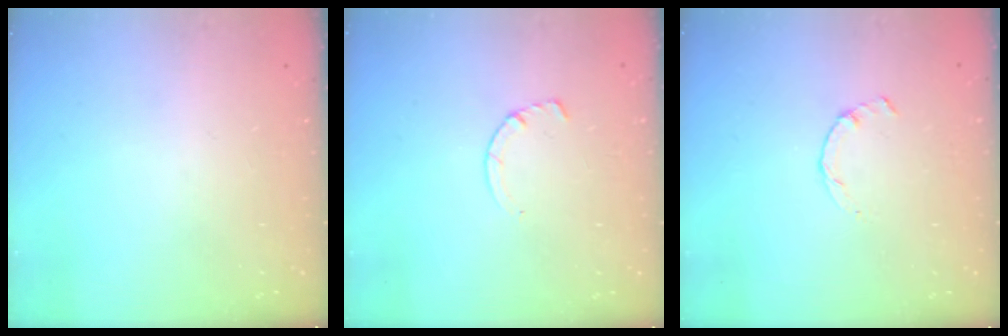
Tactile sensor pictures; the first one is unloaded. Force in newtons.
{"total": 2.9, "press": 2.9, "slide": 0.4}
{"total": 0.8, "press": 0.7, "slide": 0.2}